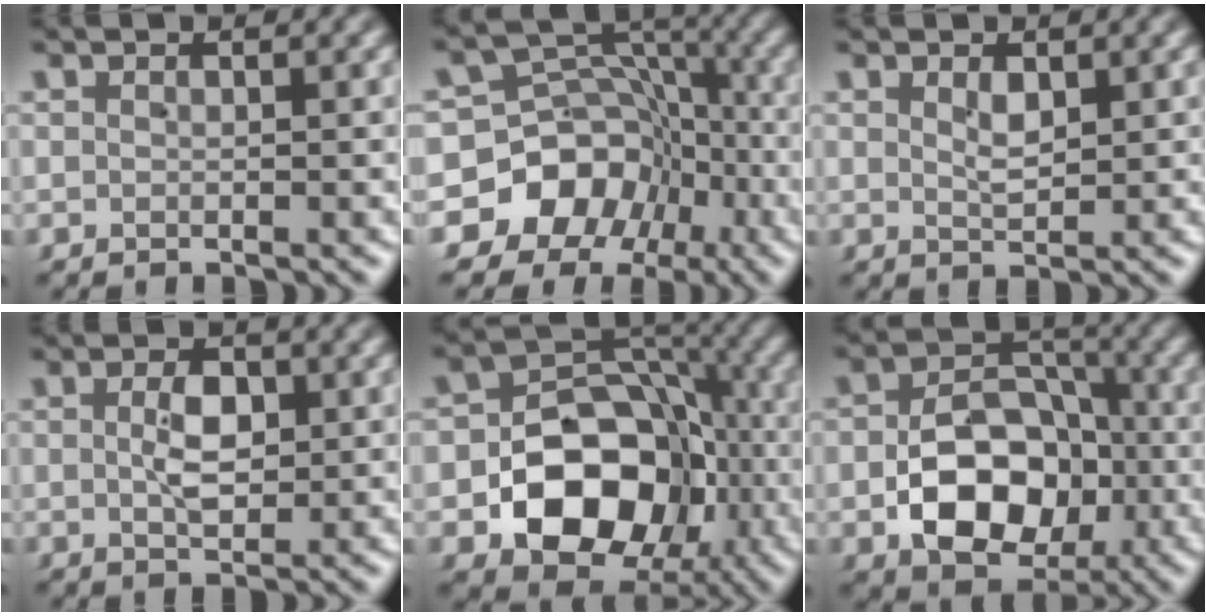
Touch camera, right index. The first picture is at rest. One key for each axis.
{"total": 15.7, "fx": -4.1, "fy": 13.9, "fz": 6.1, "tx": -0.125, "ty": -0.045, "tz": -0.067}
{"total": 1.4, "fx": 0.7, "fy": 0.5, "fz": 1.1, "tx": -0.018, "ty": -0.003, "tz": 0.016}
{"total": 3.1, "fx": 0.2, "fy": 1.8, "fz": 2.6, "tx": -0.042, "ty": -0.001, "tz": 0.007}
{"total": 13.7, "fx": -3.2, "fy": 10.4, "fz": 8.4, "tx": -0.133, "ty": -0.026, "tz": -0.045}
{"total": 9.8, "fx": -2.1, "fy": 7.5, "fz": 5.9, "tx": -0.098, "ty": -0.008, "tz": -0.037}